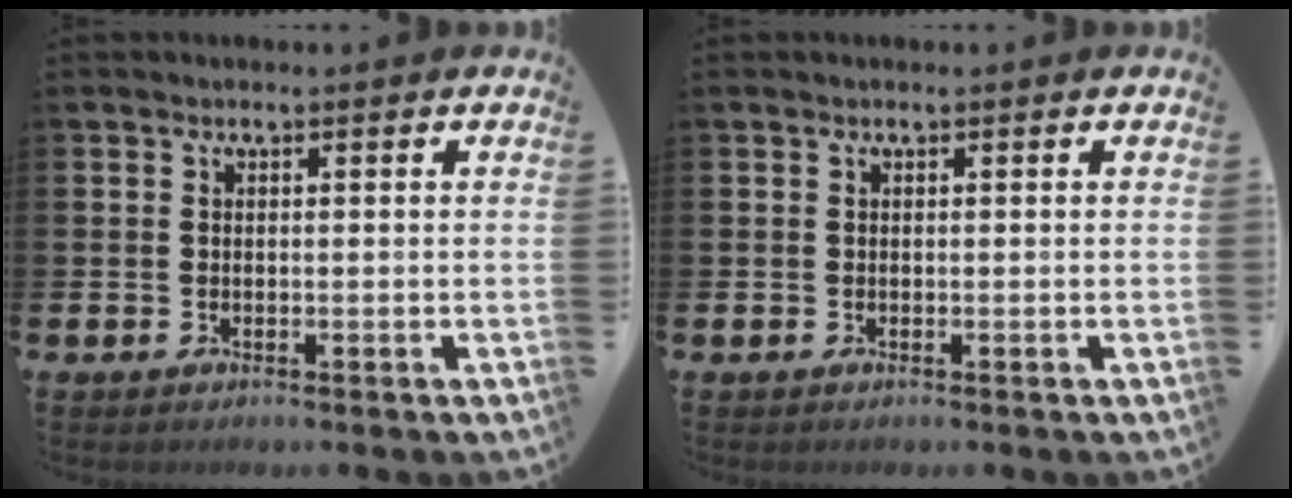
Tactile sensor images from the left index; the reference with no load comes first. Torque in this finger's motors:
{"motor_torque": [-0.08, 0.08, 0.00, 0.00]}